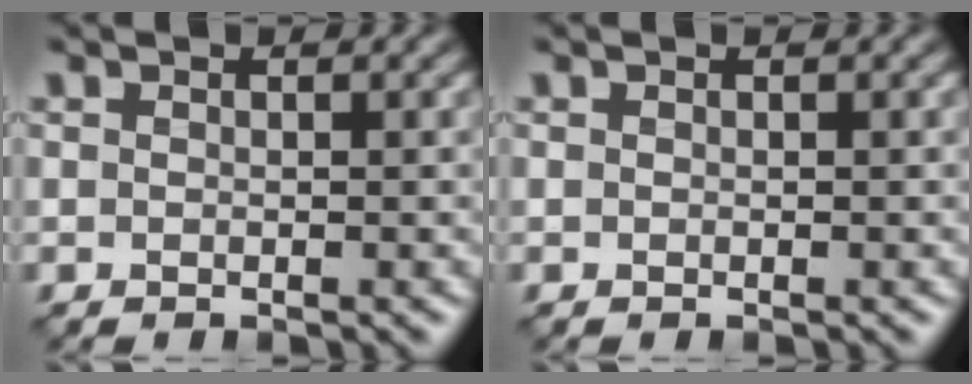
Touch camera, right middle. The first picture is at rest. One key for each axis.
{"total": 0.0}